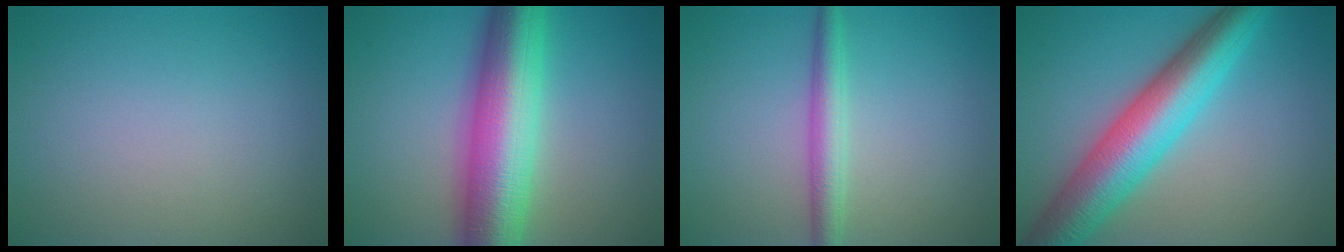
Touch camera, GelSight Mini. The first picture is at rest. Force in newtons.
{"total": 11.4, "press": 11.4, "slide": 0.2}
{"total": 3.0, "press": 3.0, "slide": 0.1}
{"total": 9.3, "press": 9.3, "slide": 0.1}